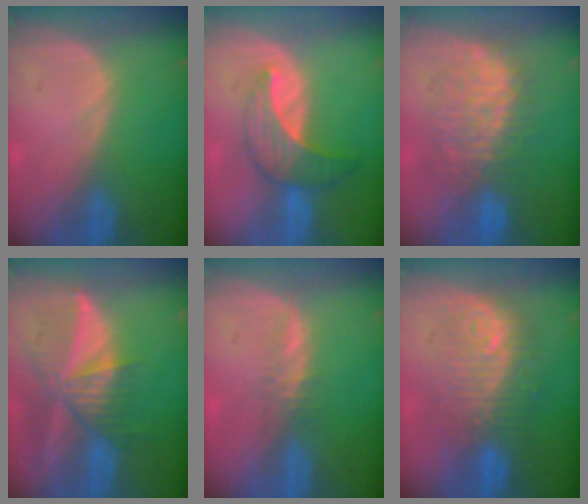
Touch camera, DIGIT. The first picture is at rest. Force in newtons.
{"total": 7.3, "press": 6.6, "slide": 3.1}
{"total": 9.1, "press": 8.9, "slide": 1.7}
{"total": 9.5, "press": 8.3, "slide": 4.6}
{"total": 1.6, "press": 1.5, "slide": 0.5}
{"total": 9.5, "press": 9.5, "slide": 0.5}